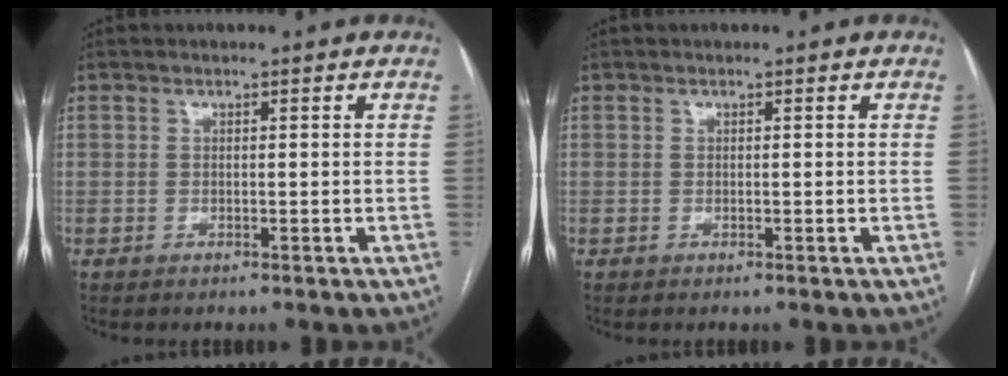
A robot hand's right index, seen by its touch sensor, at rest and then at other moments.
{"total": 0.0}